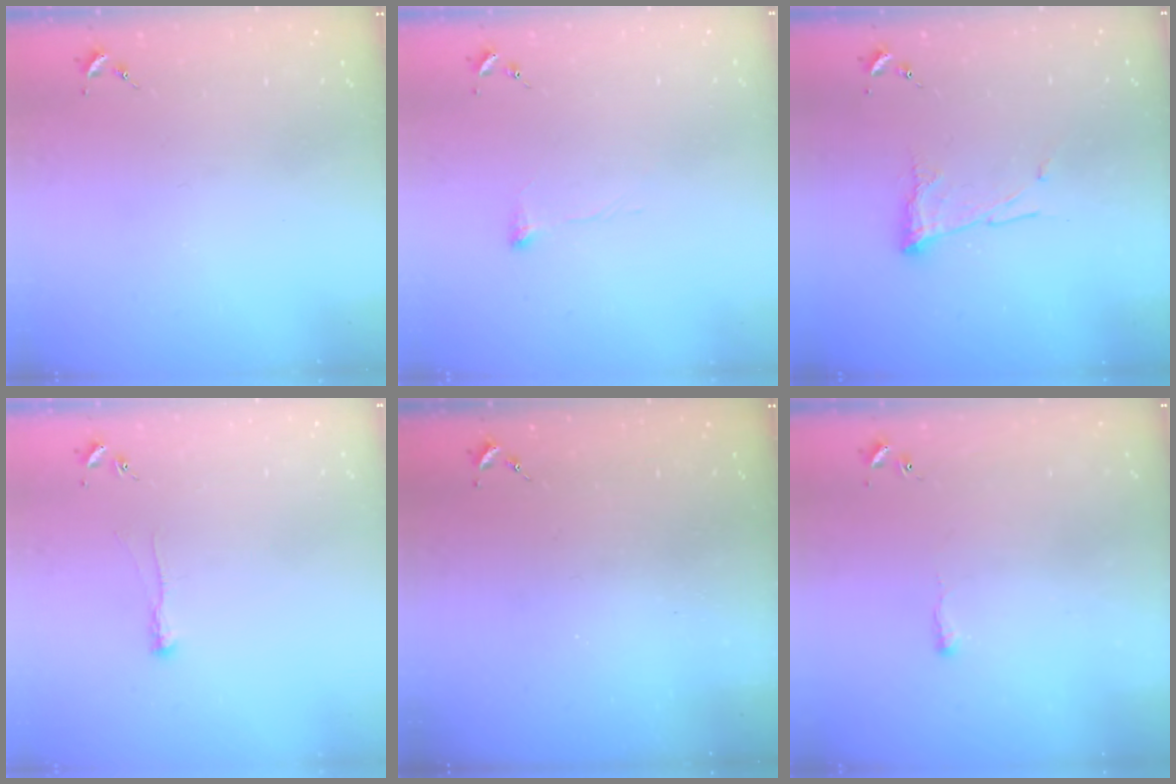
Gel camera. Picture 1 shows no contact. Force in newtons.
{"total": 5.5, "press": 5.5, "slide": 0.2}
{"total": 8.5, "press": 8.5, "slide": 0.5}
{"total": 3.8, "press": 3.8, "slide": 0.7}
{"total": 0.0}
{"total": 2.1, "press": 2.1, "slide": 0.5}